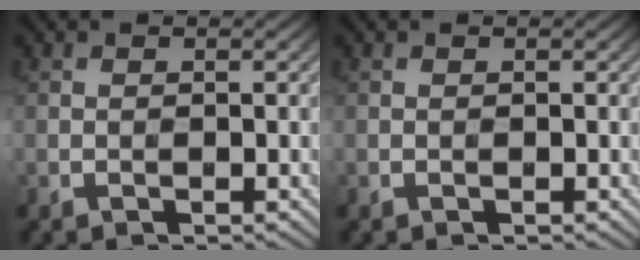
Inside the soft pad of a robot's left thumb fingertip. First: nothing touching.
{"total": 0.0}